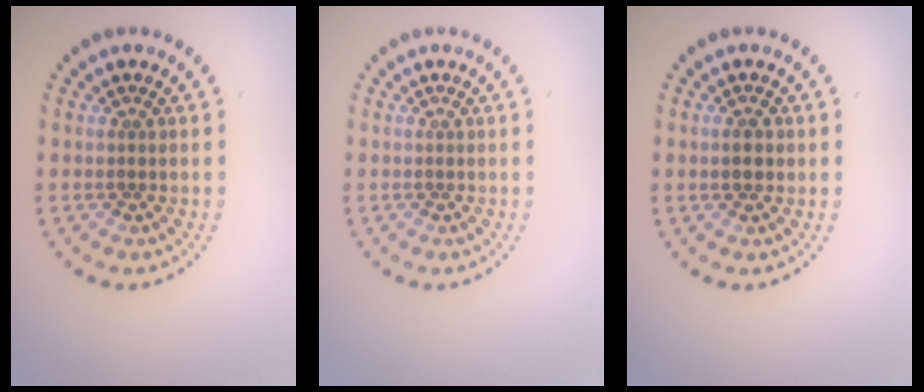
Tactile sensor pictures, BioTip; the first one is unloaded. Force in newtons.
{"total": 0.0}
{"total": 2.1, "press": 2.1, "slide": 0.2}